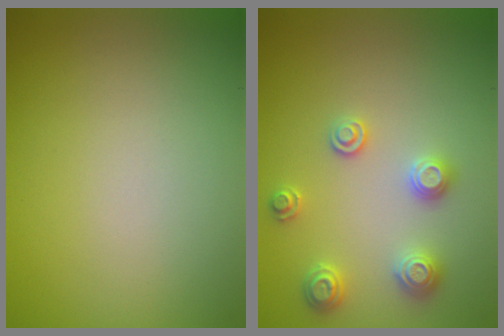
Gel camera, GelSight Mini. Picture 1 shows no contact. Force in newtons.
{"total": 2.6, "press": 2.6, "slide": 0.1}